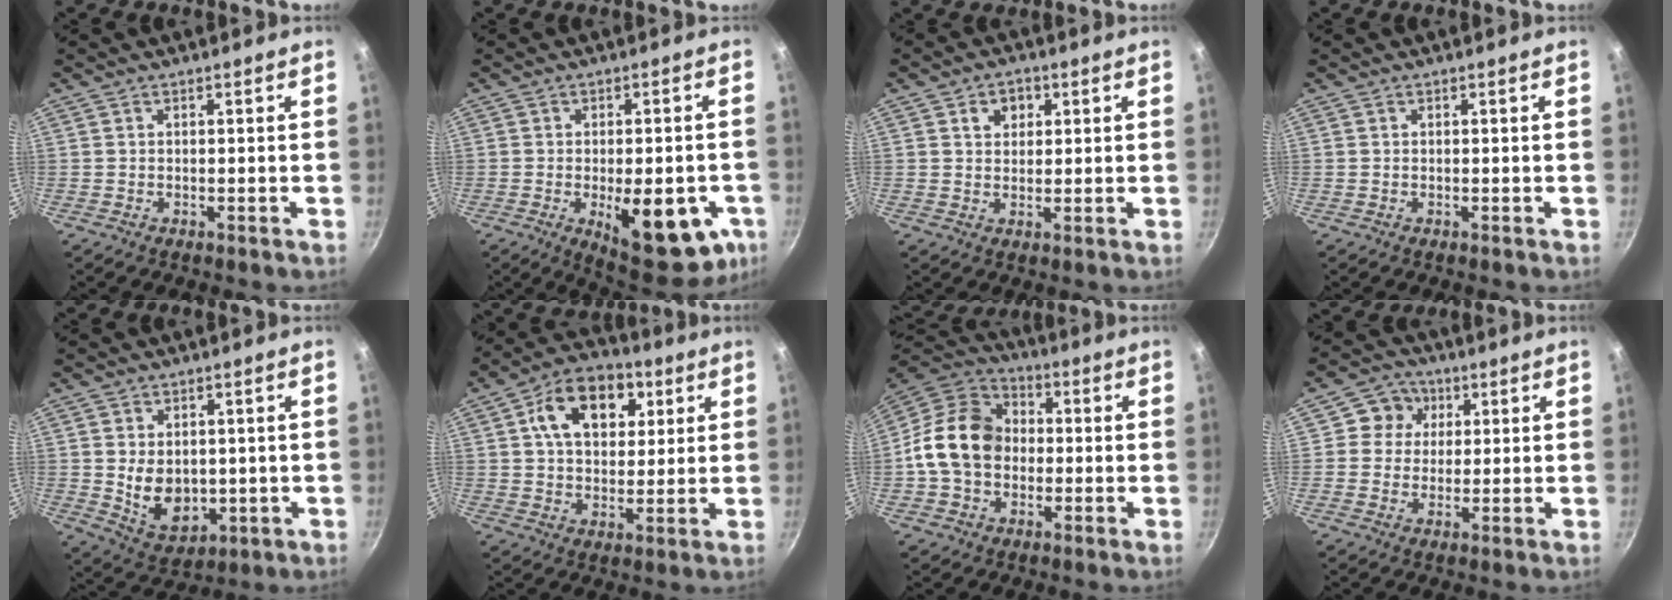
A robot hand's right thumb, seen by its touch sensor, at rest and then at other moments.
{"total": 17.5, "force": [-5.3, 7.4, 14.9], "torque": [-0.151, -0.004, -0.057]}
{"total": 4.1, "force": [1.5, 3.3, 1.9], "torque": [-0.005, 0.001, 0.023]}
{"total": 0.0}
{"total": 9.1, "force": [0.2, 6.6, 6.3], "torque": [-0.085, -0.018, 0.026]}
{"total": 15.0, "force": [5.2, 10.1, 9.8], "torque": [-0.119, 0.002, 0.072]}
{"total": 15.4, "force": [-0.9, 12.1, 9.5], "torque": [-0.137, 0.034, -0.034]}
{"total": 6.3, "force": [1.8, 5.8, 1.6], "torque": [0.012, 0.003, 0.016]}